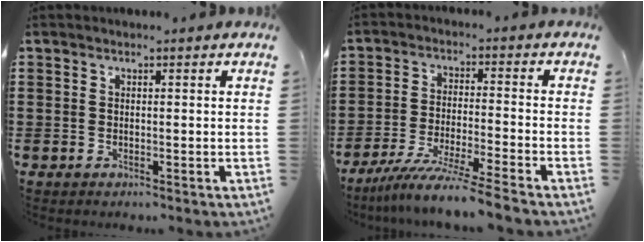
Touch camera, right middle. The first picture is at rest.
{"total": 7.8, "force": [-6.9, -0.9, 3.6], "torque": [-0.068, -0.016, -0.132]}